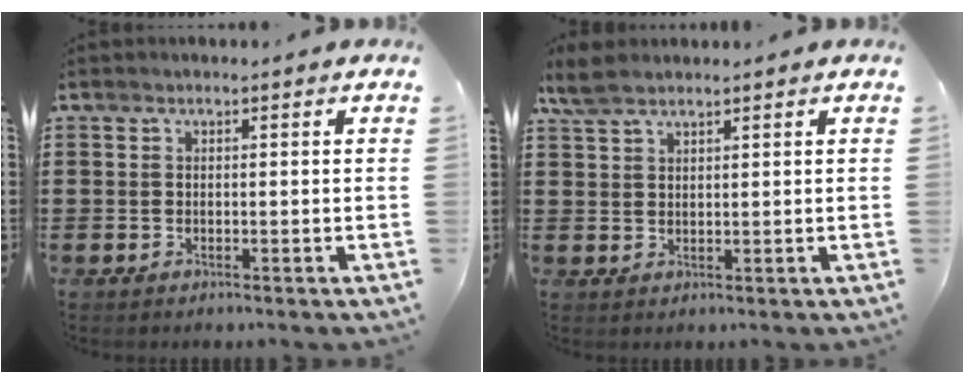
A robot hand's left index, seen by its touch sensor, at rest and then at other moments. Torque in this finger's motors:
{"motor_torque": [1.24, 0.90, 0.12, 0.10]}